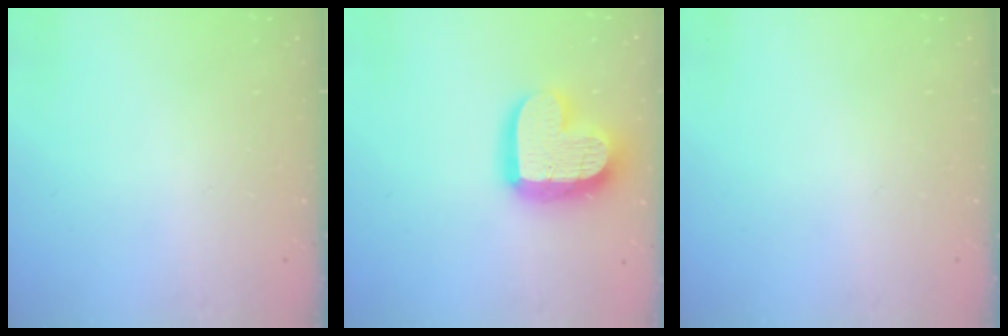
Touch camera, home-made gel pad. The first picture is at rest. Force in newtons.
{"total": 18.6, "press": 18.6, "slide": 1.4}
{"total": 0.0}